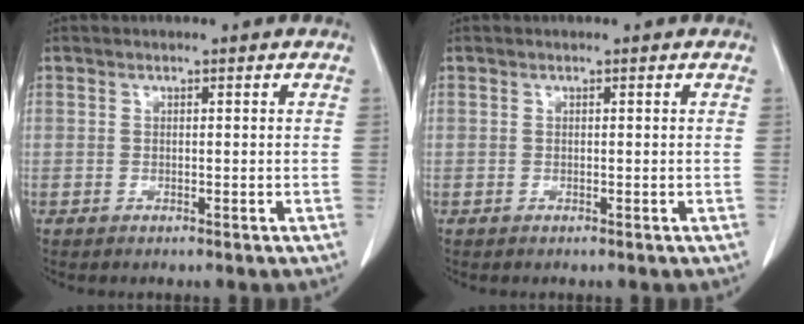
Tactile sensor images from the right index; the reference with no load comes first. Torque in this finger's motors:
{"motor_torque": [0.00, 0.00, 0.00, 0.00]}